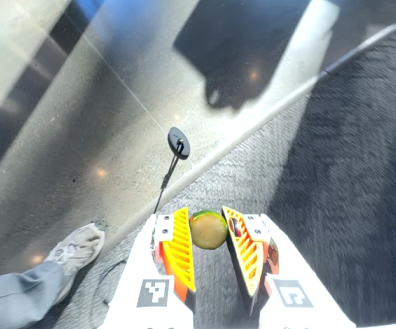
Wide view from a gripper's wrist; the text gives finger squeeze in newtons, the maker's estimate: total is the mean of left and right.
{"total": 8.1, "left": 7.8, "right": 8.3}